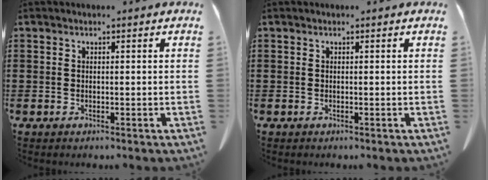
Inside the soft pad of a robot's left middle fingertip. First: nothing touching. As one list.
[{"total": 0.0}]